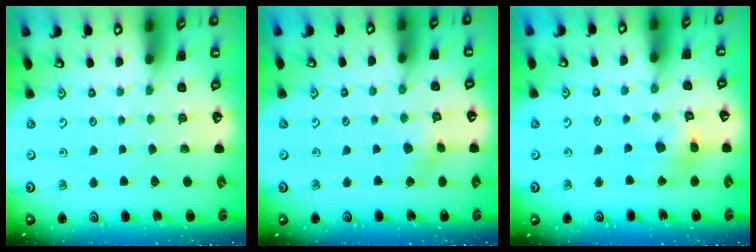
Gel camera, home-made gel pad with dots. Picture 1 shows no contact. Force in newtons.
{"total": 3.0, "press": 3.0, "slide": 0.4}
{"total": 9.5, "press": 9.4, "slide": 1.2}